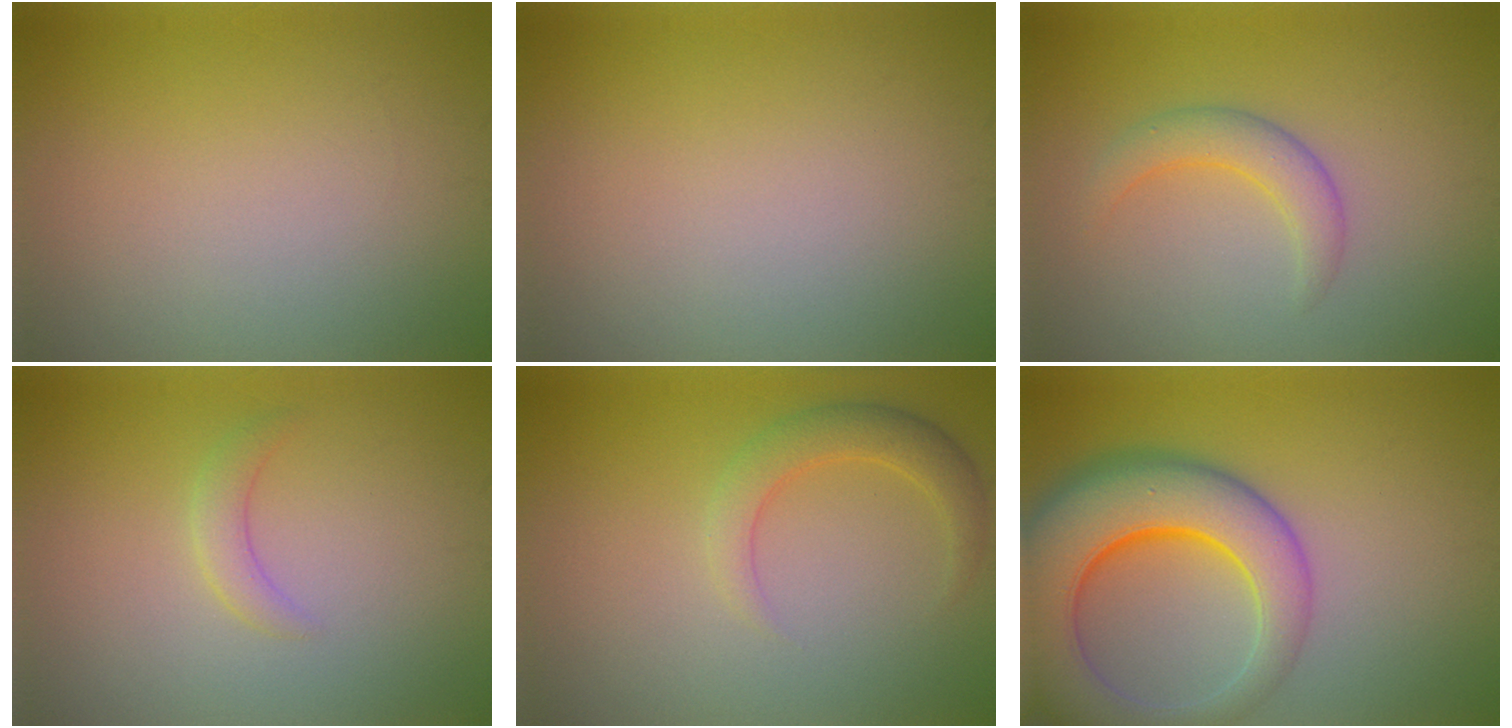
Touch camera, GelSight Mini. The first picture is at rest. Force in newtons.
{"total": 0.0}
{"total": 2.8, "press": 2.8, "slide": 0.2}
{"total": 1.6, "press": 1.6, "slide": 0.1}
{"total": 2.9, "press": 2.9, "slide": 0.1}
{"total": 10.9, "press": 10.9, "slide": 0.6}